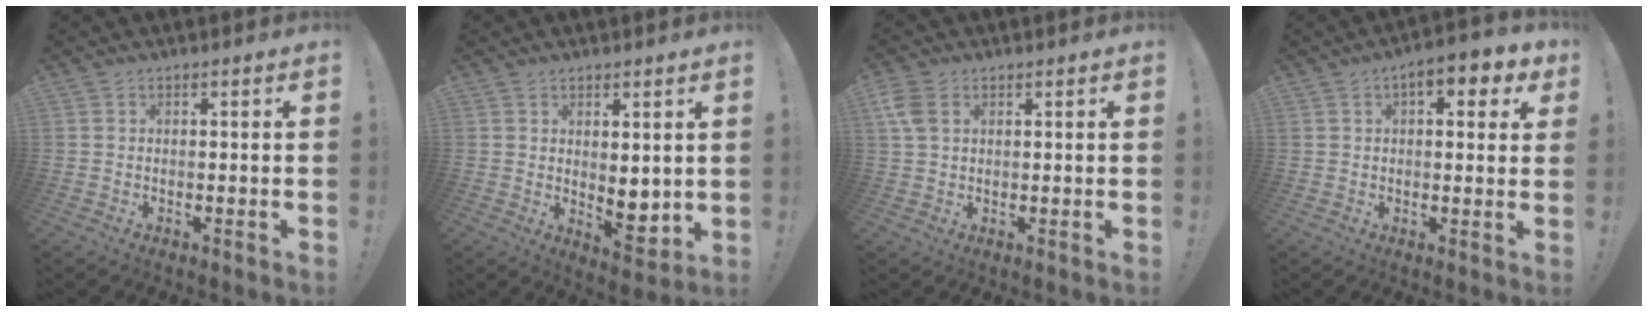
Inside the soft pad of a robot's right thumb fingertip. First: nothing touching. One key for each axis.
{"total": 6.1, "fx": 1.1, "fy": 3.9, "fz": 4.6, "tx": -0.049, "ty": -0.016, "tz": 0.029}
{"total": 5.8, "fx": 2.2, "fy": 3.8, "fz": 3.7, "tx": -0.075, "ty": 0.001, "tz": 0.045}
{"total": 7.4, "fx": 3.4, "fy": 3.0, "fz": 5.8, "tx": -0.068, "ty": -0.010, "tz": 0.051}